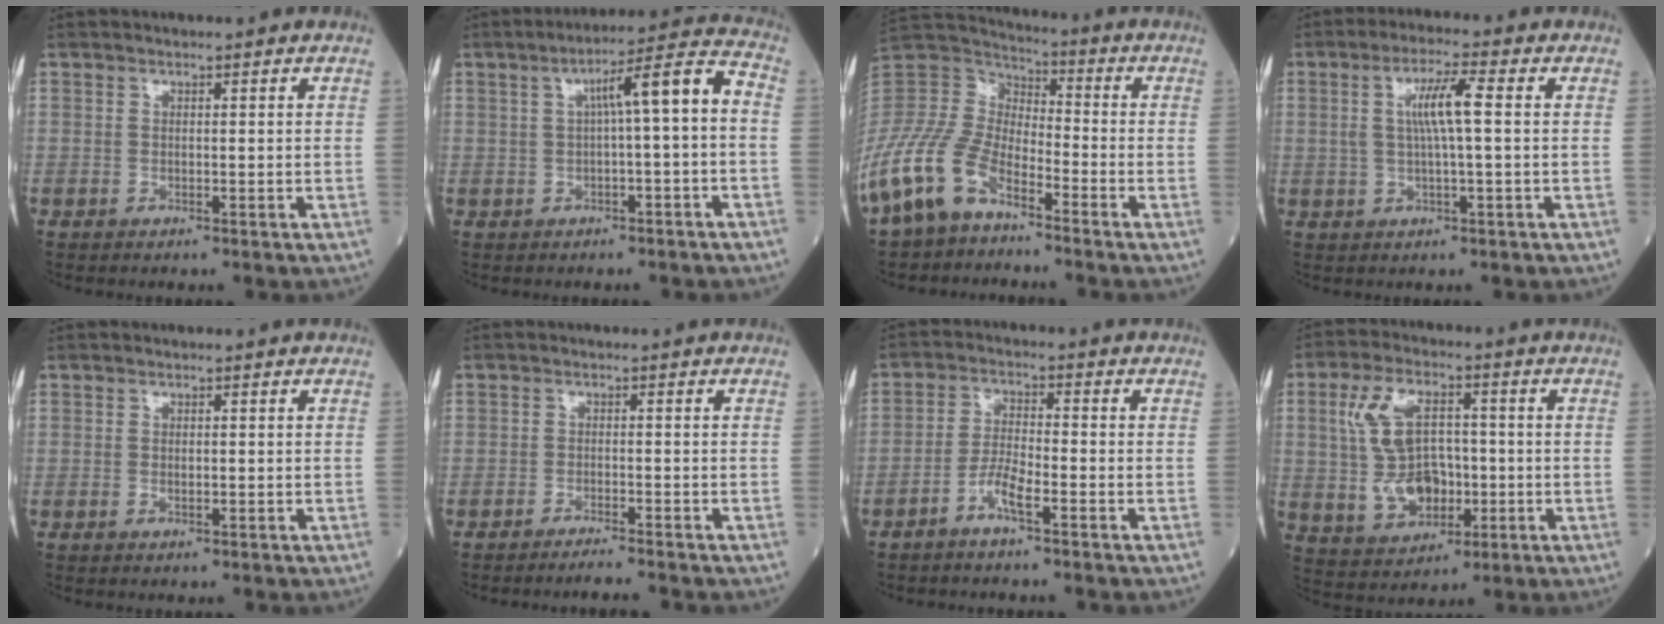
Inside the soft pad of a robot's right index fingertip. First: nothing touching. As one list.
[{"total": 8.2, "force": [0.2, 0.4, 8.2], "torque": [-0.120, 0.029, -0.001]}, {"total": 15.4, "force": [-10.1, 7.2, 9.1], "torque": [-0.213, 0.011, -0.205]}, {"total": 6.4, "force": [1.0, 0.3, 6.3], "torque": [-0.118, 0.008, 0.019]}, {"total": 1.0, "force": [0.0, 0.4, 0.9], "torque": [-0.016, -0.002, 0.002]}, {"total": 2.8, "force": [-2.6, -0.6, 0.8], "torque": [-0.013, -0.007, -0.043]}, {"total": 4.2, "force": [-2.7, 0.4, 3.2], "torque": [-0.067, 0.005, -0.057]}, {"total": 11.0, "force": [0.2, 6.6, 8.8], "torque": [-0.189, 0.010, 0.013]}]